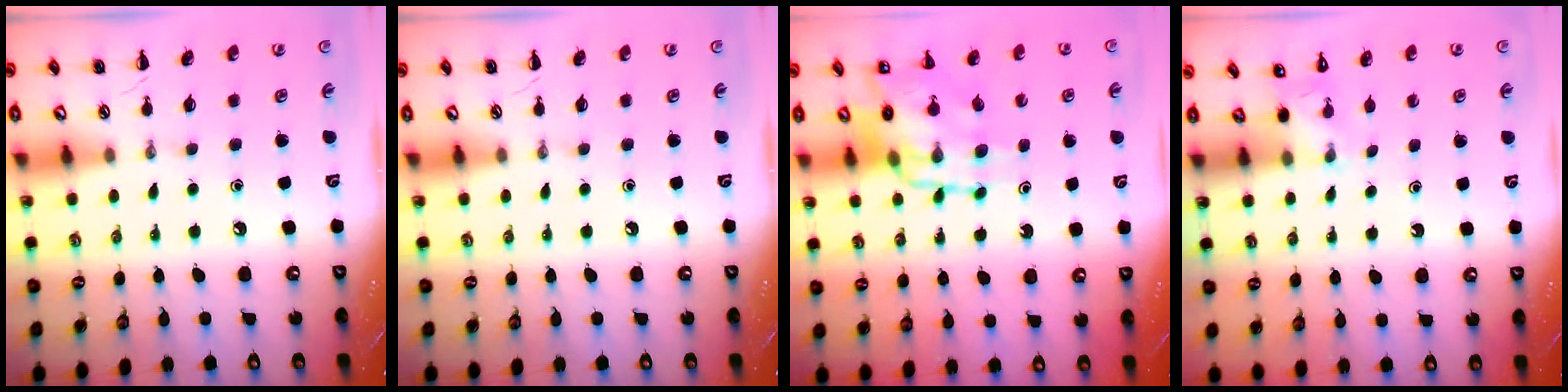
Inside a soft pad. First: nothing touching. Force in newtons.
{"total": 0.0}
{"total": 12.1, "press": 11.5, "slide": 3.7}
{"total": 2.2, "press": 2.1, "slide": 0.7}